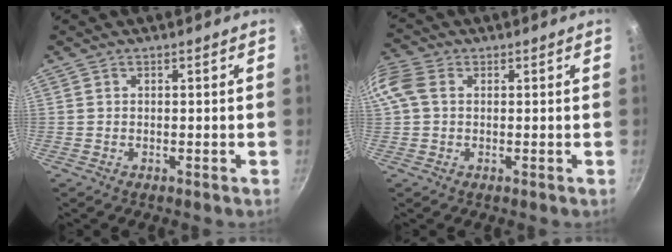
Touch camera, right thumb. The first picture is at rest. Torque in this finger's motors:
{"motor_torque": [-0.70, 1.13, 1.04, 0.36, 0.14]}